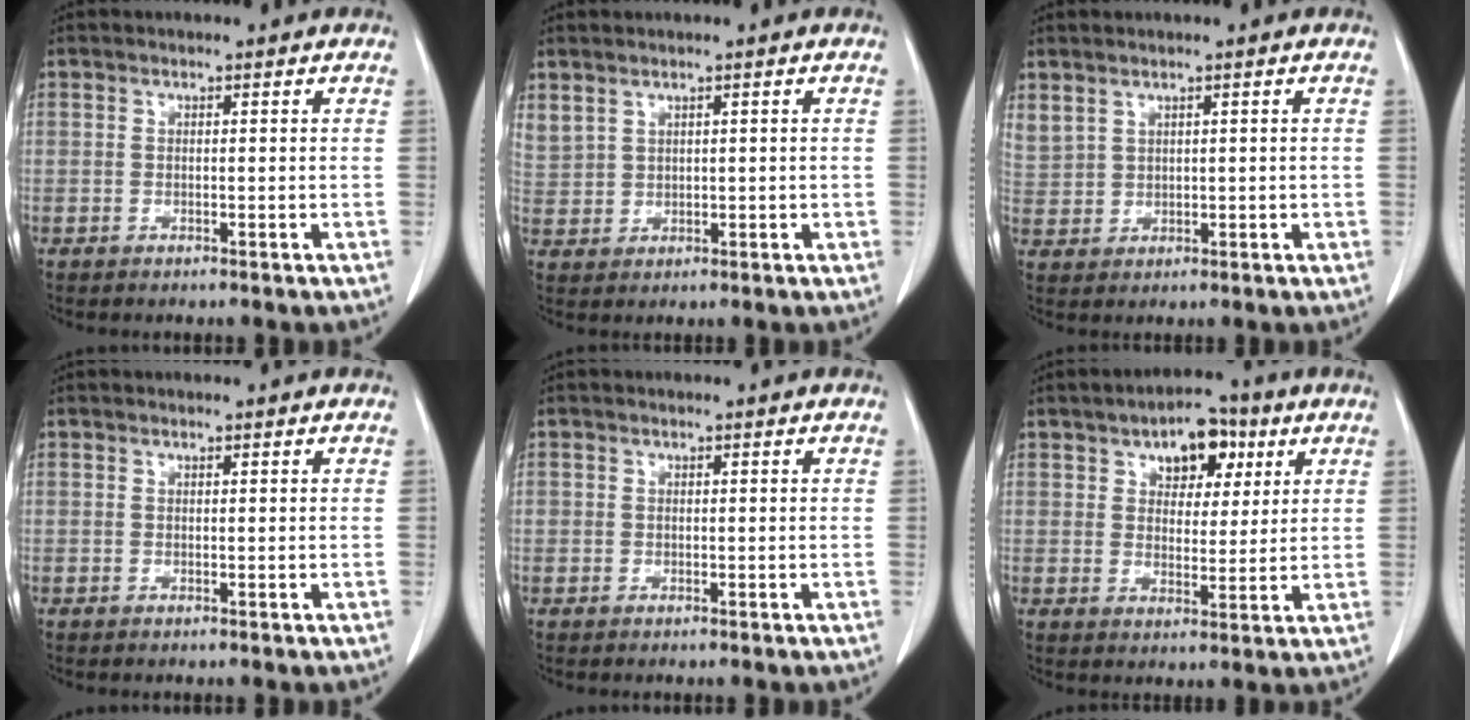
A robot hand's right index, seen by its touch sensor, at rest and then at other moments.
{"total": 5.1, "force": [2.6, 3.6, 2.5], "torque": [-0.073, 0.015, 0.069]}
{"total": 5.3, "force": [2.8, 3.8, 2.5], "torque": [-0.076, 0.014, 0.073]}
{"total": 0.0}
{"total": 0.0}
{"total": 8.1, "force": [4.0, 4.6, 5.4], "torque": [-0.072, 0.018, 0.060]}